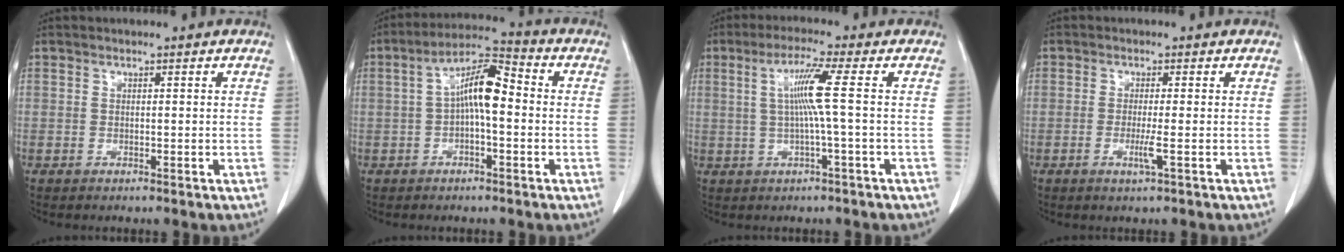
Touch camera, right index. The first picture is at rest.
{"total": 8.2, "force": [-0.1, 2.2, 7.9], "torque": [-0.147, 0.030, -0.006]}
{"total": 6.2, "force": [0.7, -1.4, 6.0], "torque": [-0.115, 0.008, 0.017]}
{"total": 2.5, "force": [-0.8, -0.5, 2.3], "torque": [-0.046, -0.007, -0.015]}